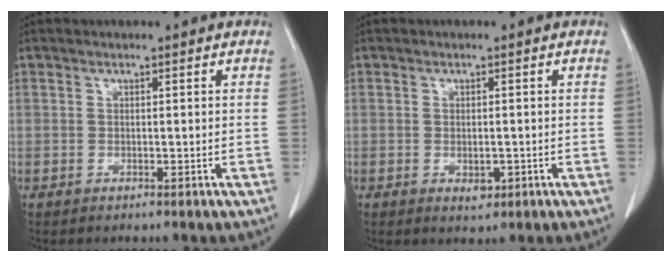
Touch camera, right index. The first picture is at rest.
{"total": 2.0, "force": [-0.7, 1.1, 1.5], "torque": [-0.022, -0.001, -0.003]}